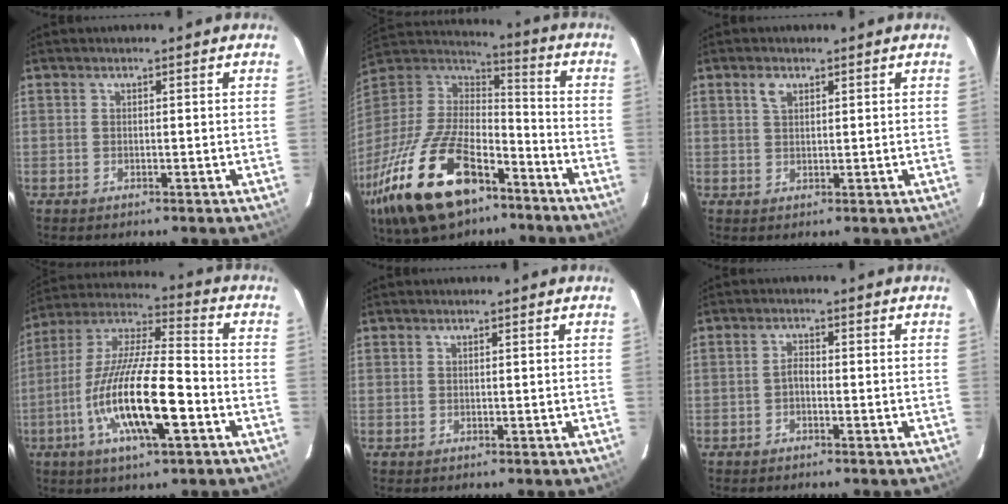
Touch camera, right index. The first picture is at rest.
{"total": 30.3, "force": [-17.8, 14.4, 19.8], "torque": [-0.419, -0.038, -0.297]}
{"total": 2.3, "force": [1.2, 1.4, 1.4], "torque": [-0.025, 0.006, 0.022]}
{"total": 18.4, "force": [-6.3, 4.1, 16.8], "torque": [-0.326, -0.018, -0.122]}
{"total": 0.5, "force": [0.3, 0.4, -0.1], "torque": [0.002, 0.002, 0.005]}
{"total": 1.3, "force": [-0.7, 0.7, 0.9], "torque": [-0.017, 0.006, -0.015]}